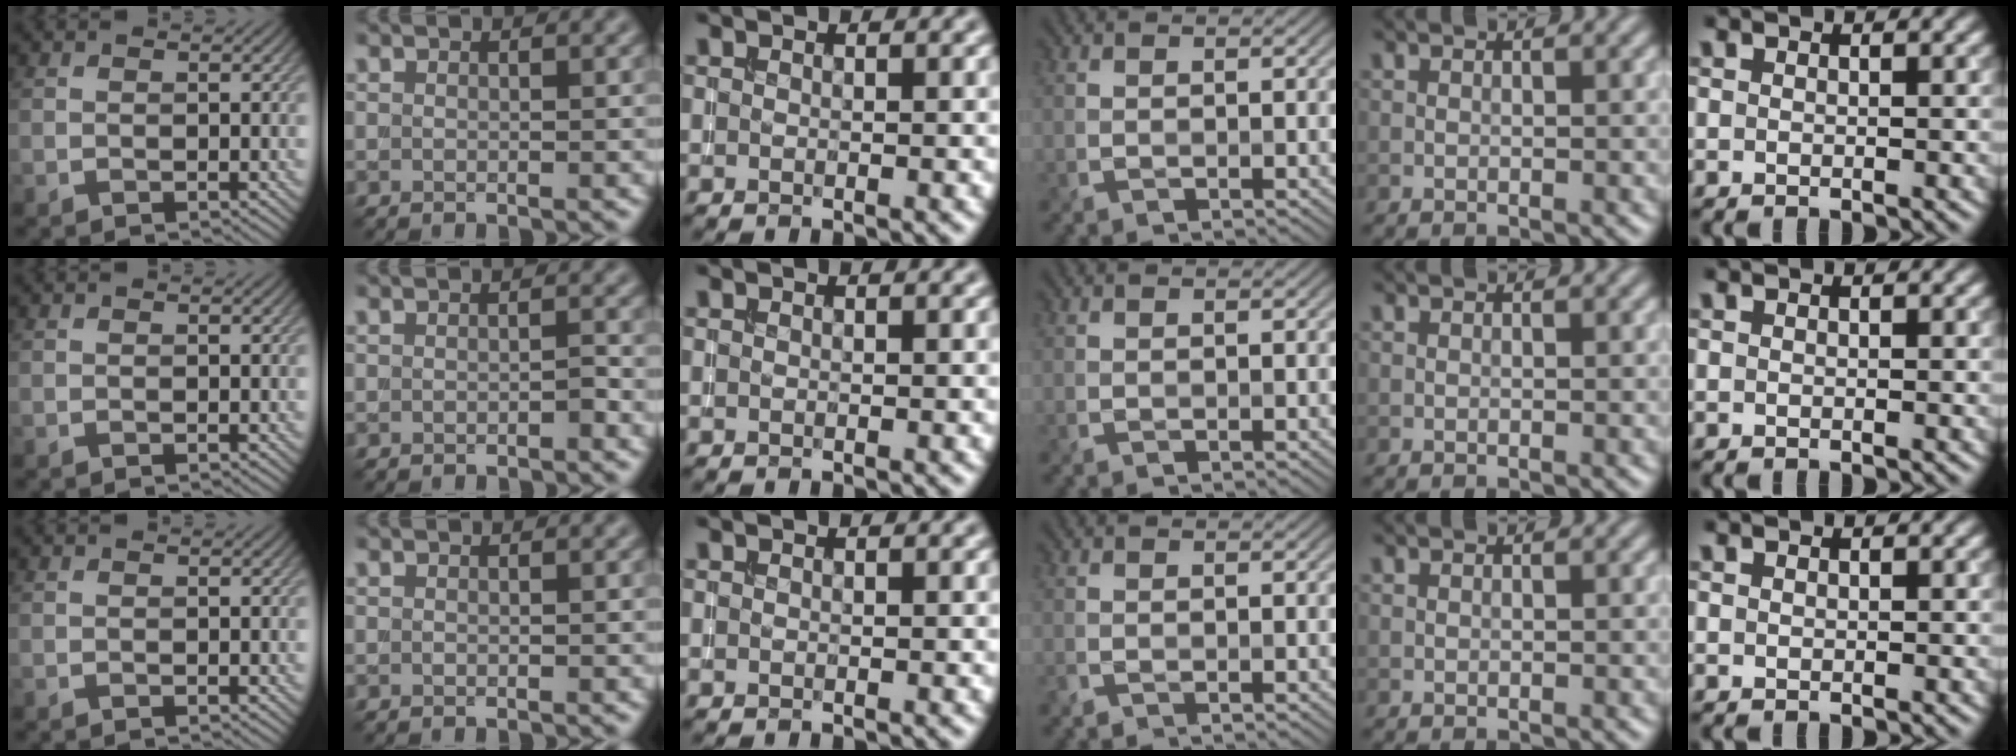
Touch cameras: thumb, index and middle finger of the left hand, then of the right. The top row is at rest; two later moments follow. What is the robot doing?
{"motion": "extract", "object": "drawer"}